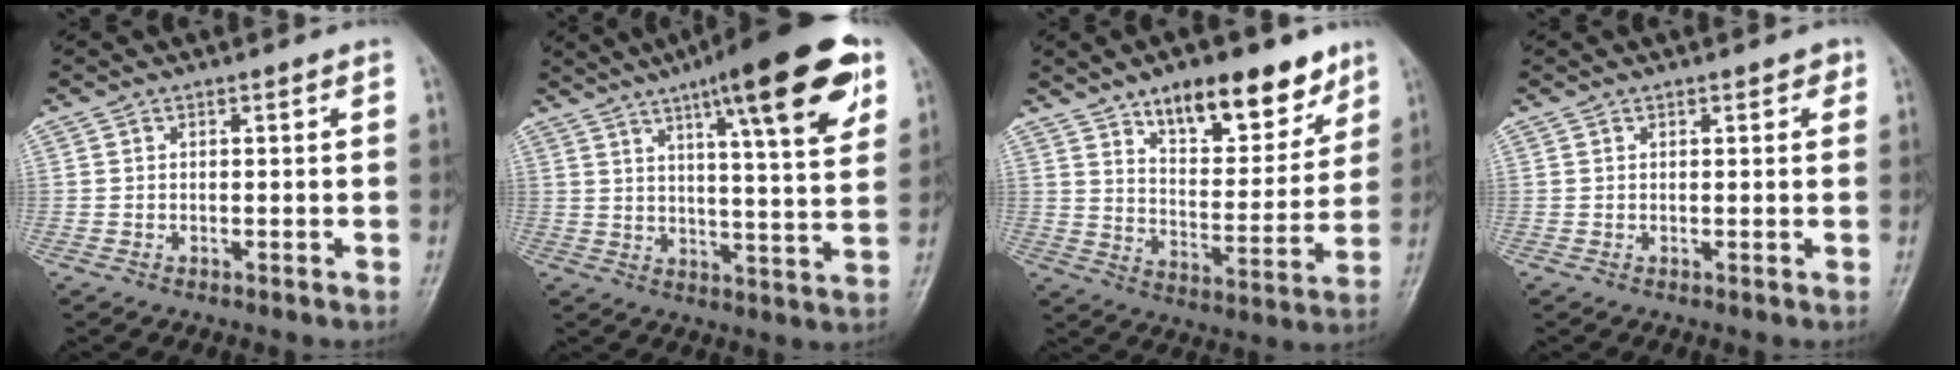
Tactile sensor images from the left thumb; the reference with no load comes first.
{"total": 20.2, "force": [10.6, 4.2, 16.7], "torque": [-0.218, -0.026, 0.150]}
{"total": 16.4, "force": [10.7, 7.2, 10.1], "torque": [-0.098, -0.065, 0.169]}
{"total": 1.4, "force": [0.9, 0.8, 0.8], "torque": [0.000, -0.001, 0.006]}